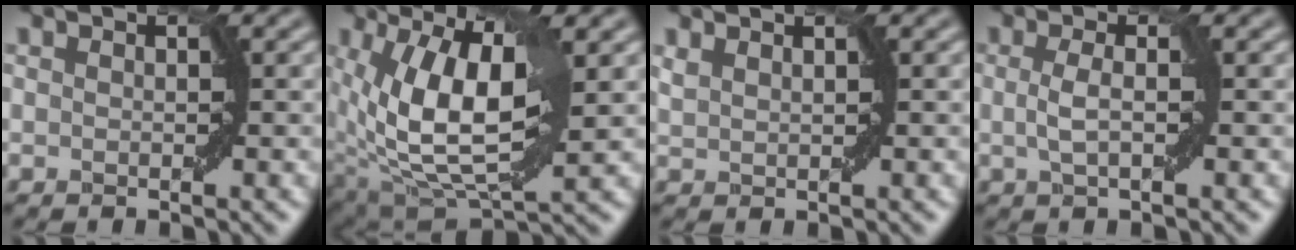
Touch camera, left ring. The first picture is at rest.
{"total": 11.9, "force": [2.1, 5.9, 10.1], "torque": [-0.176, -0.011, 0.042]}
{"total": 1.1, "force": [1.0, 0.2, 0.5], "torque": [-0.012, 0.002, 0.021]}
{"total": 2.0, "force": [0.1, 0.5, 2.0], "torque": [-0.044, 0.004, 0.001]}